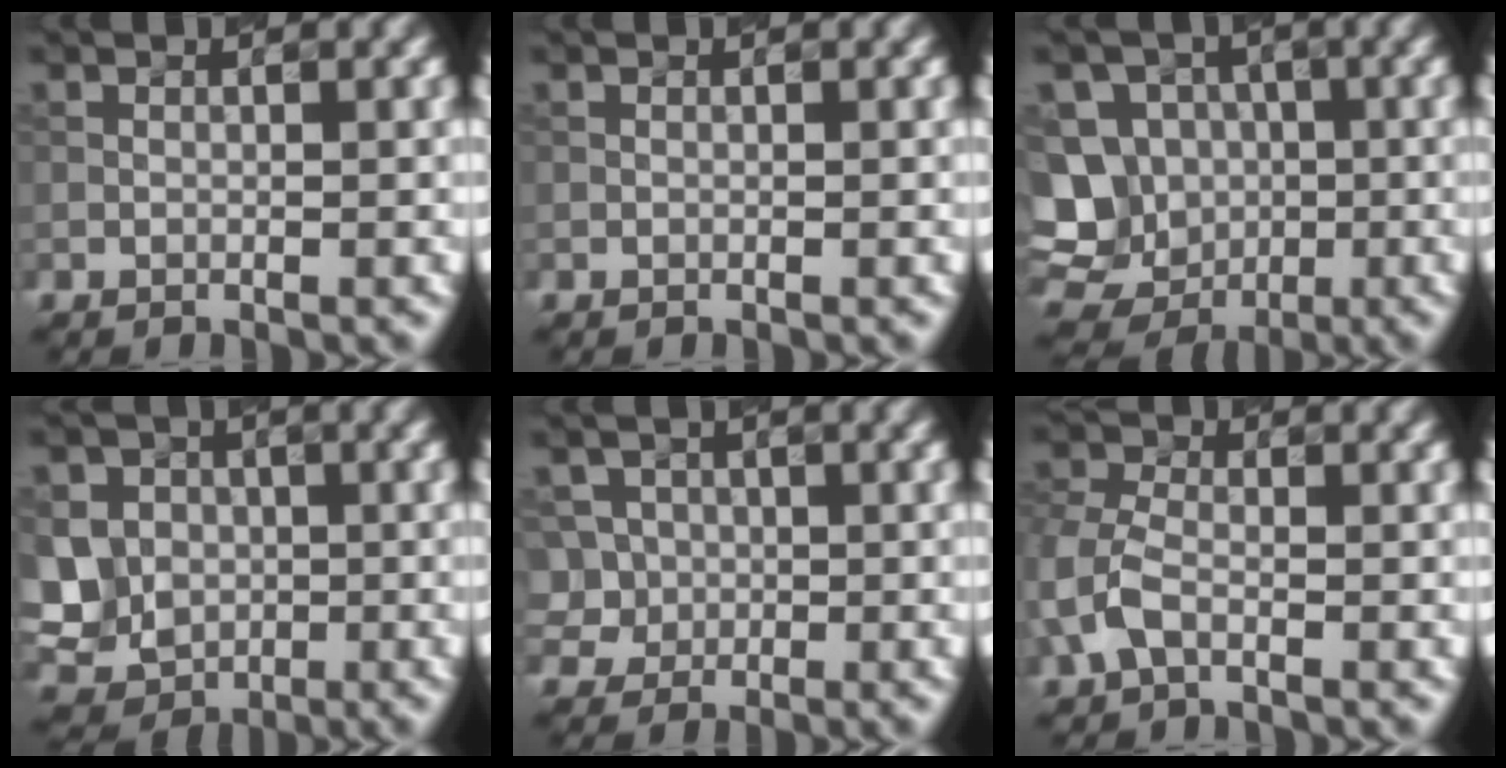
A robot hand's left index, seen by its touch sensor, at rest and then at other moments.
{"total": 0.0}
{"total": 13.6, "force": [-1.4, 12.8, 4.3], "torque": [-0.115, 0.008, -0.038]}
{"total": 8.7, "force": [0.3, 8.0, 3.3], "torque": [-0.084, 0.026, -0.026]}
{"total": 3.7, "force": [0.0, 3.6, 0.8], "torque": [-0.005, 0.023, -0.011]}
{"total": 3.5, "force": [-1.0, 2.4, 2.3], "torque": [-0.062, 0.008, -0.030]}